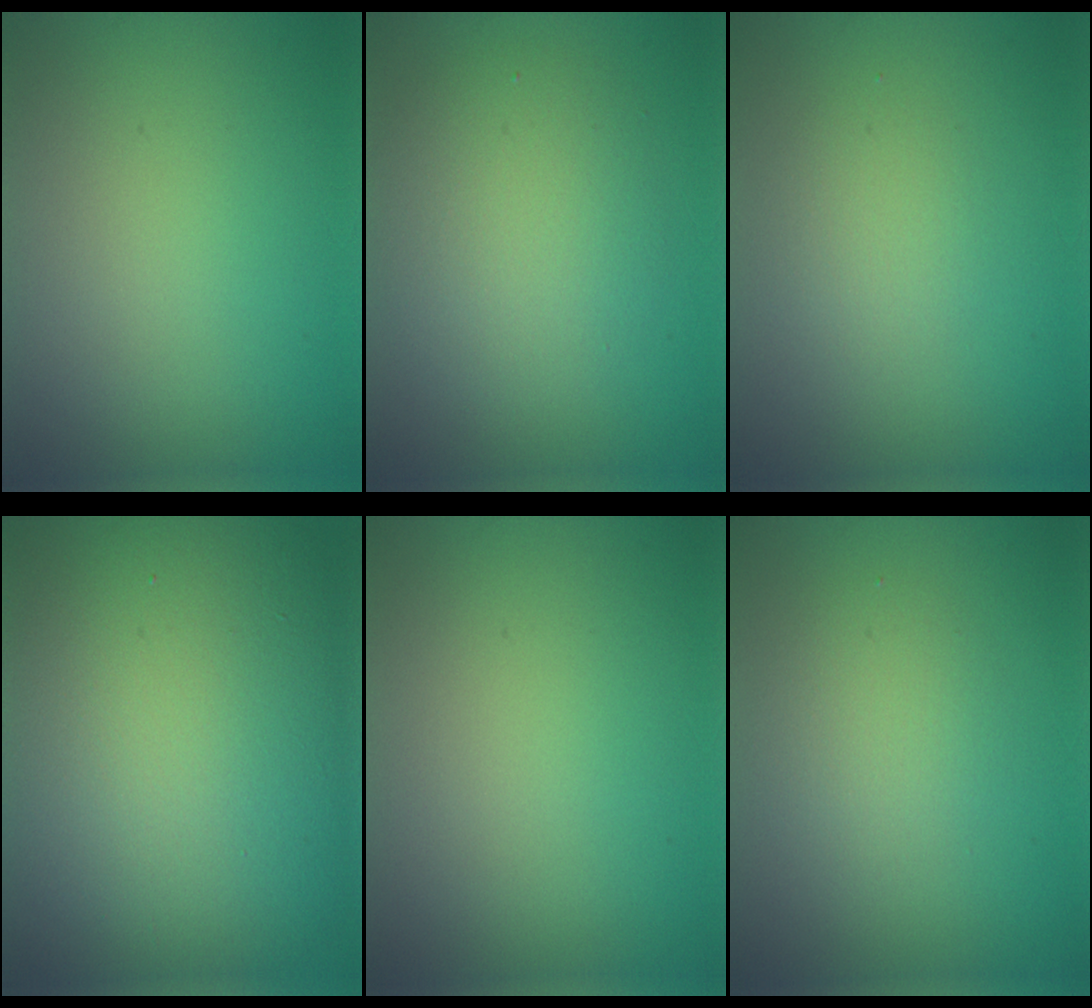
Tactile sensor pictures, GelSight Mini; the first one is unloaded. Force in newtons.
{"total": 4.6, "press": 4.6, "slide": 0.3}
{"total": 1.6, "press": 1.6, "slide": 0.1}
{"total": 19.6, "press": 19.6, "slide": 0.8}
{"total": 0.0}
{"total": 2.3, "press": 2.3, "slide": 0.2}